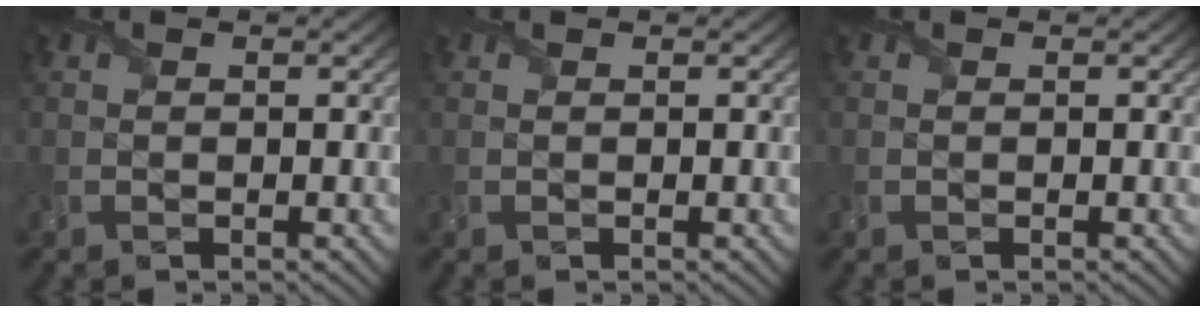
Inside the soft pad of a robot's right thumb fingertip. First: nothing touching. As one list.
[{"total": 0.0}, {"total": 0.0}]